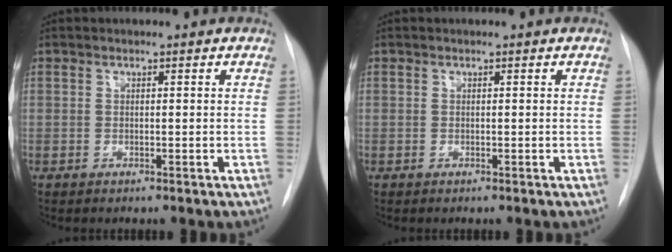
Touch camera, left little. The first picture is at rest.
{"total": 0.0}